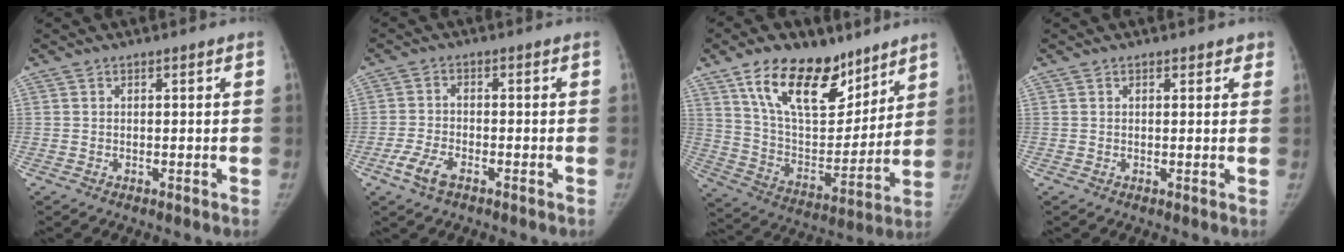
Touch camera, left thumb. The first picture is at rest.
{"total": 4.9, "force": [-2.9, 2.1, 3.3], "torque": [-0.076, 0.010, -0.055]}
{"total": 21.1, "force": [13.3, 11.0, 12.1], "torque": [-0.158, -0.062, 0.237]}
{"total": 1.6, "force": [1.2, 1.0, 0.6], "torque": [0.011, -0.003, 0.009]}